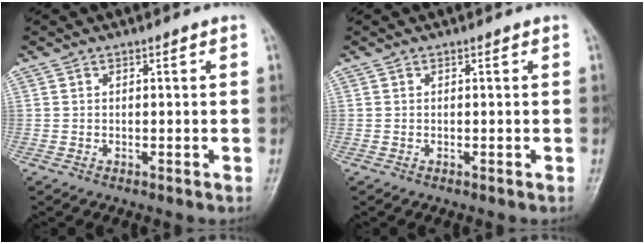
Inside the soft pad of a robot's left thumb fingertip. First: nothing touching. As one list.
[{"total": 0.0}]